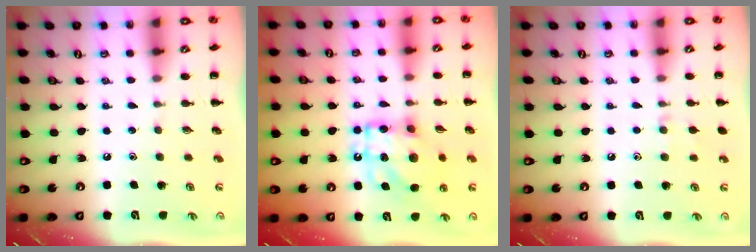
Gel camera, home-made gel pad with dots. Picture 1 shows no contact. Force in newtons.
{"total": 13.8, "press": 13.7, "slide": 1.4}
{"total": 5.2, "press": 4.8, "slide": 1.9}